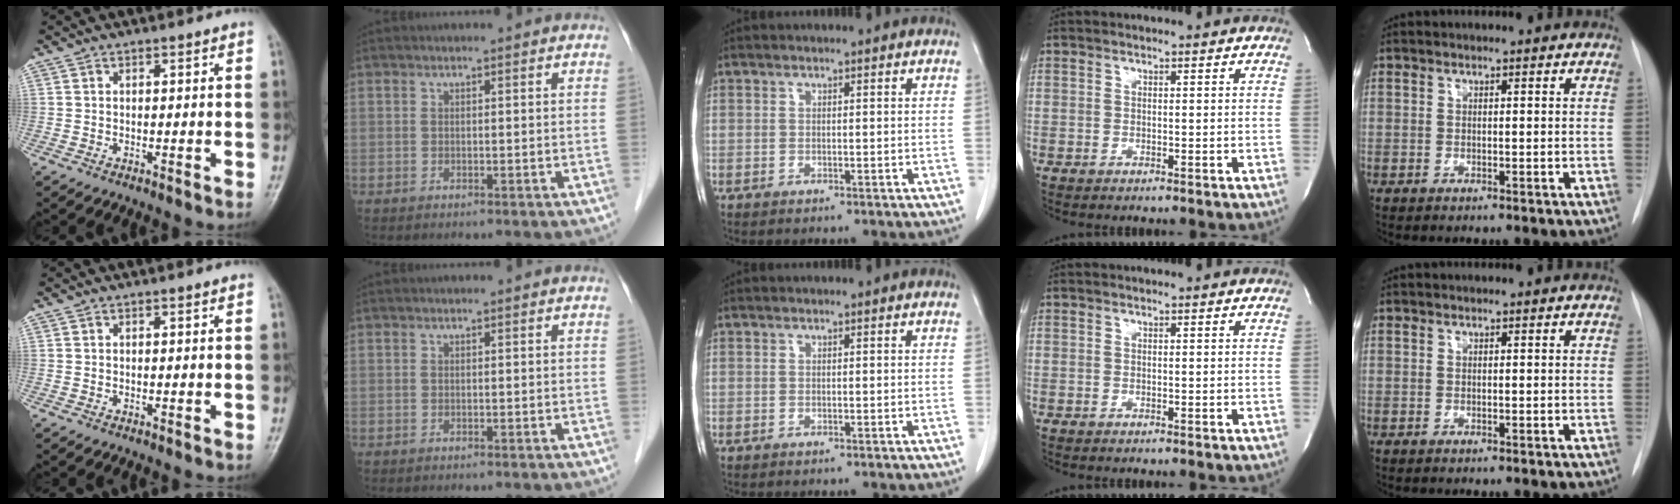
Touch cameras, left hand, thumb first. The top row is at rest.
{}